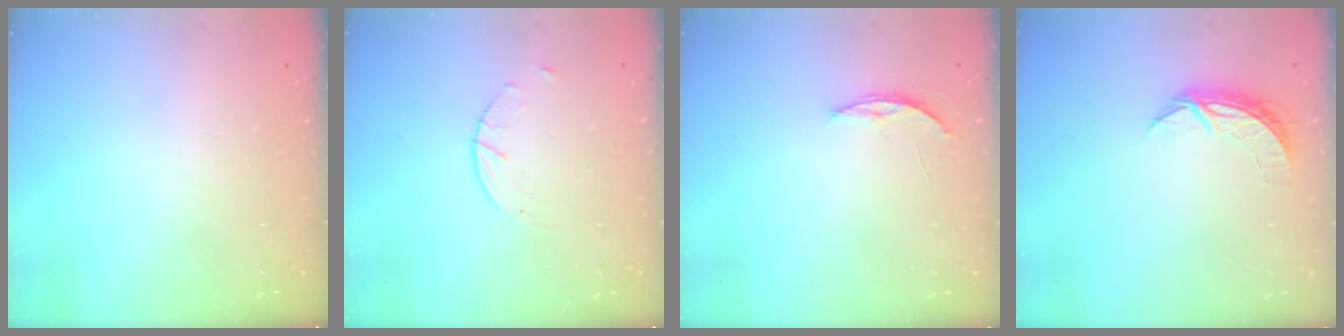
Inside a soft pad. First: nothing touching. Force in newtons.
{"total": 3.0, "press": 3.0, "slide": 0.4}
{"total": 3.7, "press": 3.7, "slide": 0.5}
{"total": 6.6, "press": 6.5, "slide": 0.4}